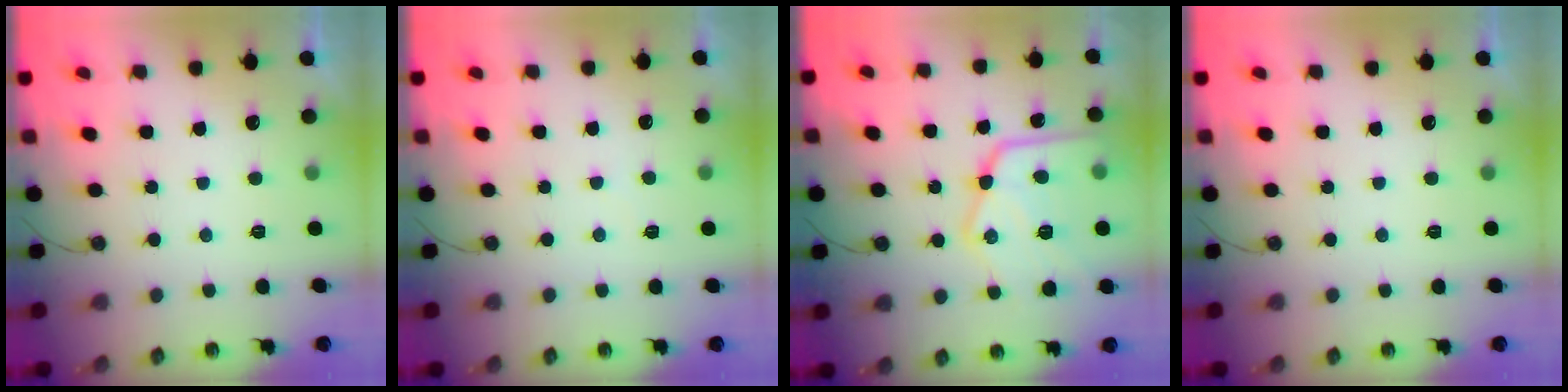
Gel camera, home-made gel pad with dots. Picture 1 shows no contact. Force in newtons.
{"total": 2.0, "press": 2.0, "slide": 0.3}
{"total": 21.1, "press": 21.0, "slide": 1.6}
{"total": 0.0}